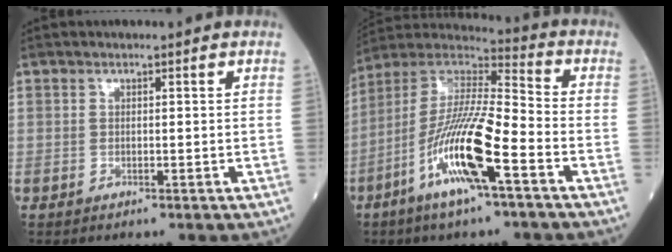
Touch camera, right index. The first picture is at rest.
{"total": 15.8, "force": [-6.7, 1.5, 14.3], "torque": [-0.288, -0.010, -0.132]}